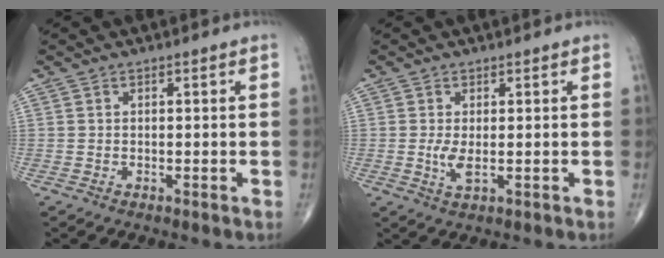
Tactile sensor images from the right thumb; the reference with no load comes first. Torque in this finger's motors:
{"motor_torque": [2.68, 2.33, 0.19, -0.43, 0.03]}